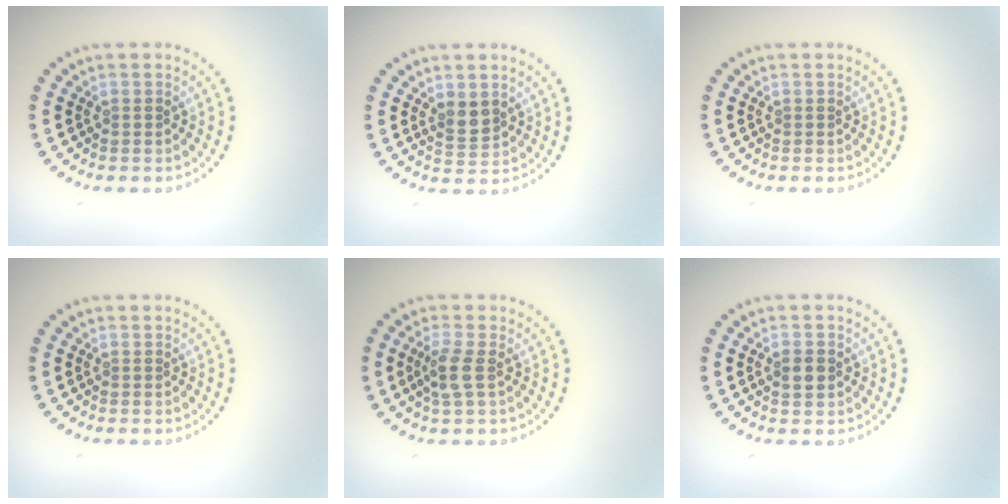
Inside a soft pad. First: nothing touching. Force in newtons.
{"total": 2.0, "press": 1.8, "slide": 0.9}
{"total": 0.0}
{"total": 0.0}
{"total": 2.3, "press": 2.1, "slide": 0.9}
{"total": 1.6, "press": 1.6, "slide": 0.1}